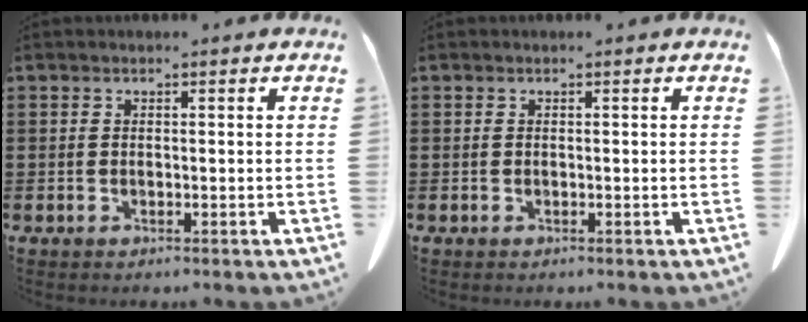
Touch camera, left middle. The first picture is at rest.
{"total": 0.0}